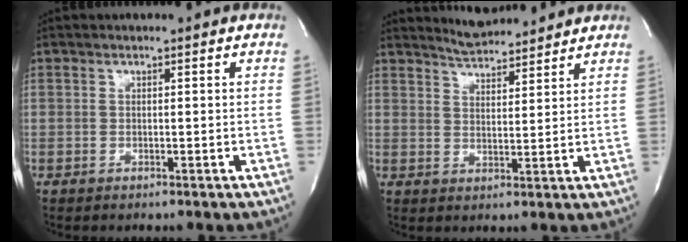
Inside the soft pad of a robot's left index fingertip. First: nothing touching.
{"total": 6.6, "force": [6.4, 0.7, 1.4], "torque": [-0.034, 0.009, 0.104]}